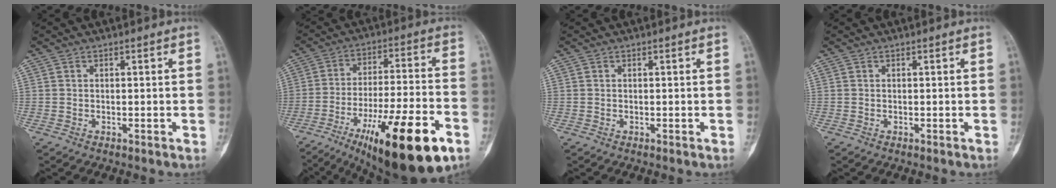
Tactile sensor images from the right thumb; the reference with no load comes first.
{"total": 23.7, "force": [-11.9, 5.9, 19.6], "torque": [-0.287, 0.042, -0.181]}
{"total": 0.0}
{"total": 0.0}